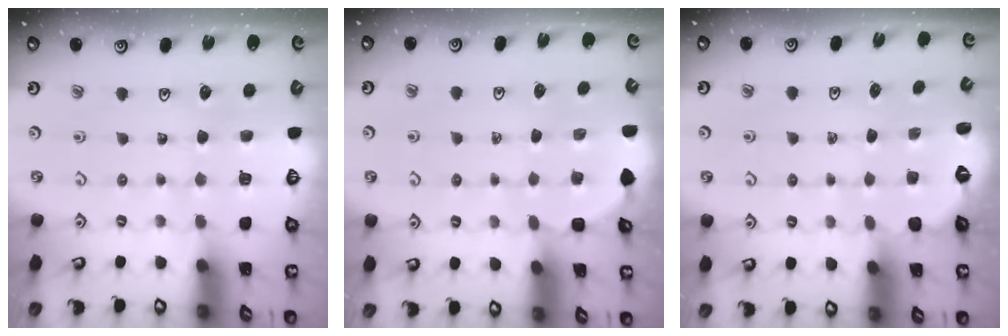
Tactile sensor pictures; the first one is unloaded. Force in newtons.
{"total": 1.8, "press": 1.7, "slide": 0.0}
{"total": 1.8, "press": 1.1, "slide": 1.4}